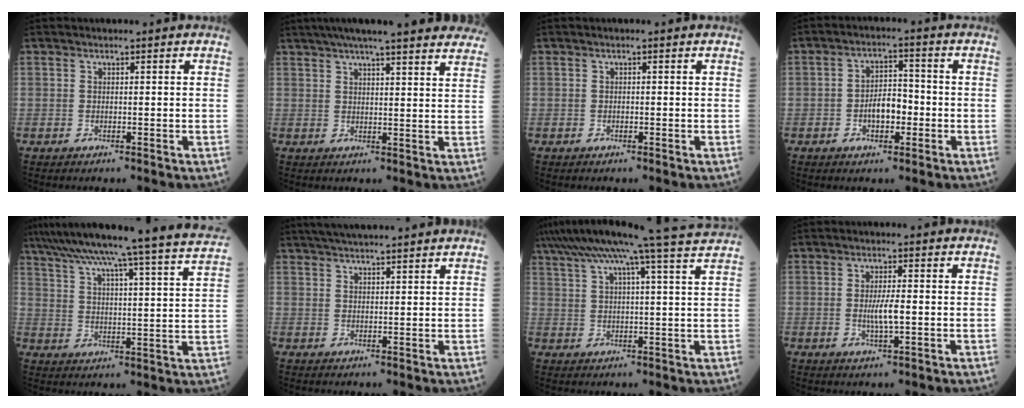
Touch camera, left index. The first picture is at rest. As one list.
[{"total": 23.3, "force": [20.2, 2.1, 11.6], "torque": [-0.172, 0.017, 0.249]}, {"total": 0.0}, {"total": 5.0, "force": [-1.6, 2.5, 3.9], "torque": [-0.073, 0.013, -0.031]}, {"total": 26.2, "force": [23.7, -2.2, 11.0], "torque": [-0.184, -0.051, 0.312]}, {"total": 10.2, "force": [9.0, 0.2, 4.8], "torque": [-0.076, 0.031, 0.121]}, {"total": 18.1, "force": [15.3, -2.1, 9.5], "torque": [-0.169, -0.001, 0.204]}, {"total": 3.4, "force": [-0.5, 0.4, 3.4], "torque": [-0.068, -0.005, -0.009]}]